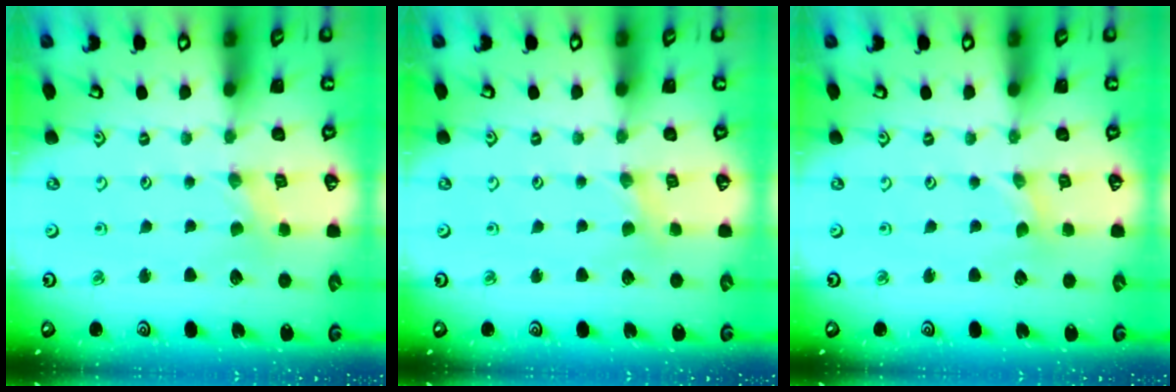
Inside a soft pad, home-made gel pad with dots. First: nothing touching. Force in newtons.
{"total": 1.4, "press": 1.4, "slide": 0.3}
{"total": 0.0}